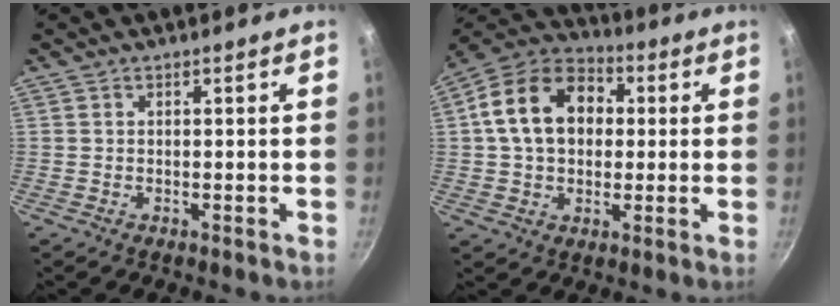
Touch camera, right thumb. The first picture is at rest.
{"total": 16.5, "force": [2.4, 12.2, 10.8], "torque": [-0.162, 0.030, 0.026]}